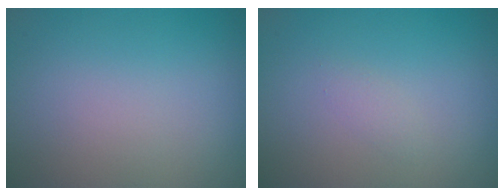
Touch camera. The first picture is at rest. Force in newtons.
{"total": 0.7, "press": 0.7, "slide": 0.0}